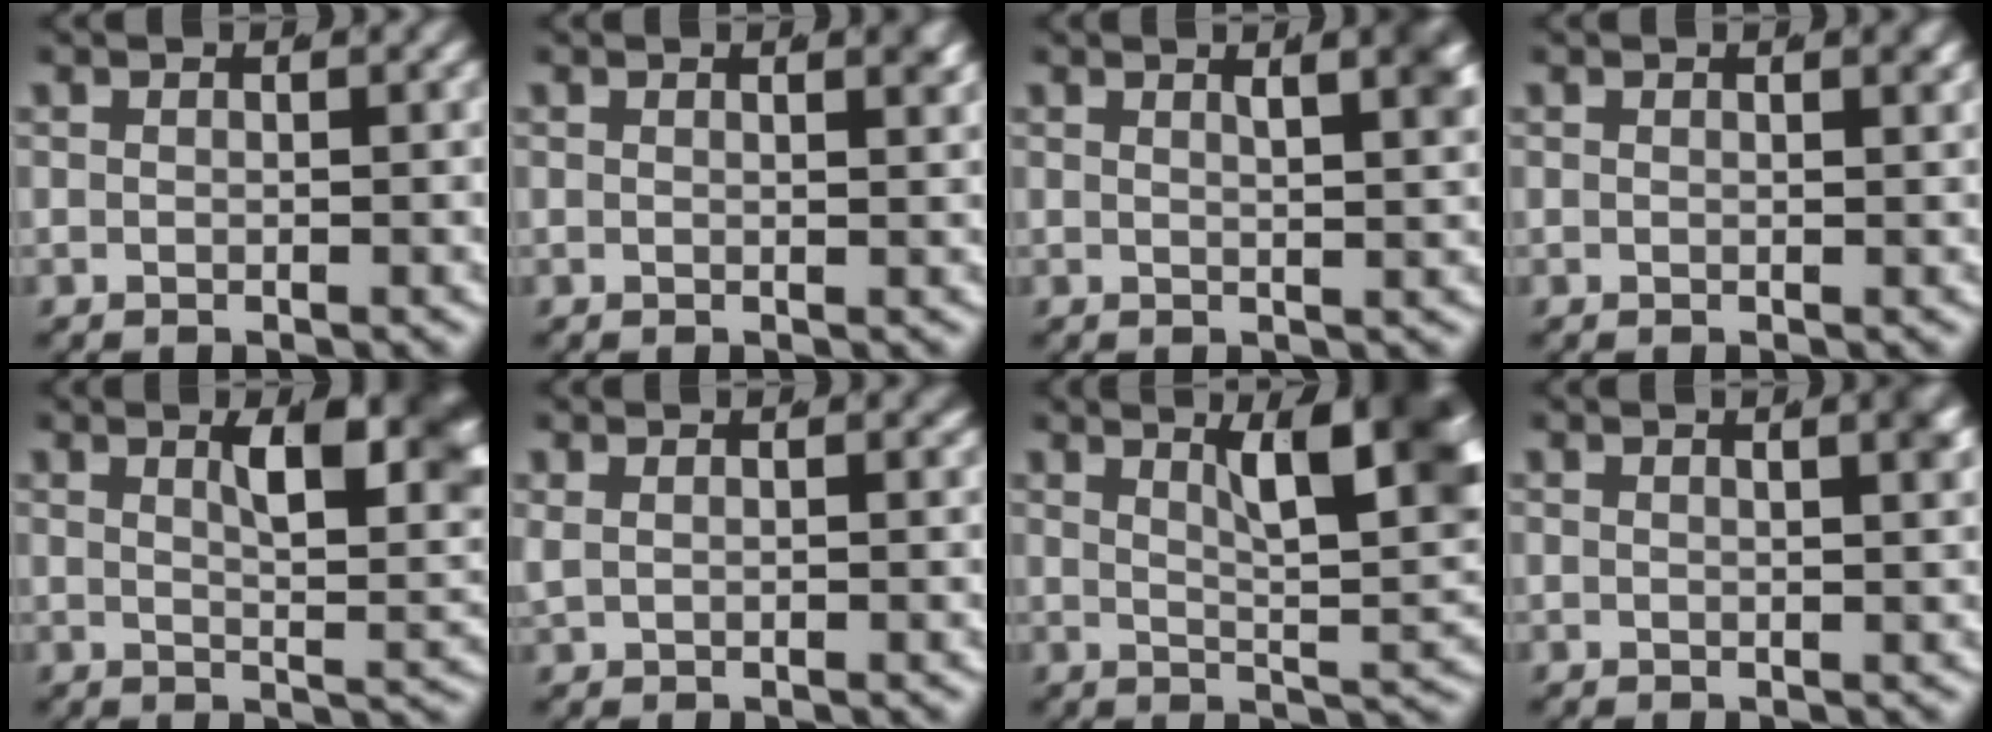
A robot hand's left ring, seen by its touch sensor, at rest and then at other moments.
{"total": 1.2, "force": [0.6, -0.2, 1.0], "torque": [-0.008, -0.001, 0.010]}
{"total": 3.8, "force": [1.6, 0.6, 3.3], "torque": [-0.030, 0.000, 0.027]}
{"total": 0.8, "force": [0.4, -0.1, 0.6], "torque": [-0.005, 0.000, 0.006]}
{"total": 7.9, "force": [2.7, 2.4, 7.0], "torque": [-0.073, -0.001, 0.043]}
{"total": 1.6, "force": [1.0, 0.6, 1.1], "torque": [-0.021, -0.002, 0.023]}
{"total": 11.1, "force": [3.4, 3.8, 9.9], "torque": [-0.101, -0.007, 0.056]}
{"total": 2.2, "force": [1.0, 0.0, 2.0], "torque": [-0.015, 0.005, 0.015]}